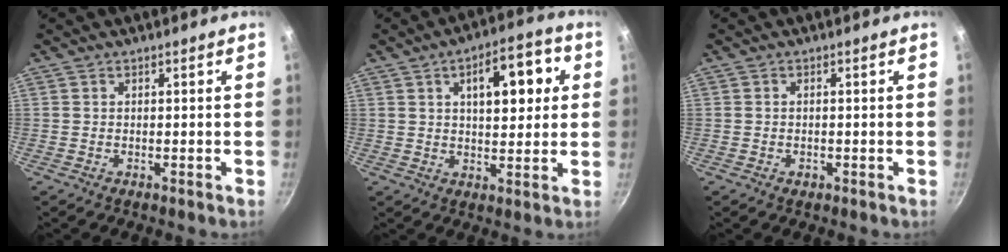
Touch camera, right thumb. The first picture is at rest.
{"total": 12.9, "force": [3.4, 6.2, 10.7], "torque": [-0.119, 0.009, 0.045]}
{"total": 1.1, "force": [-0.5, 0.8, 0.6], "torque": [-0.009, 0.001, -0.008]}